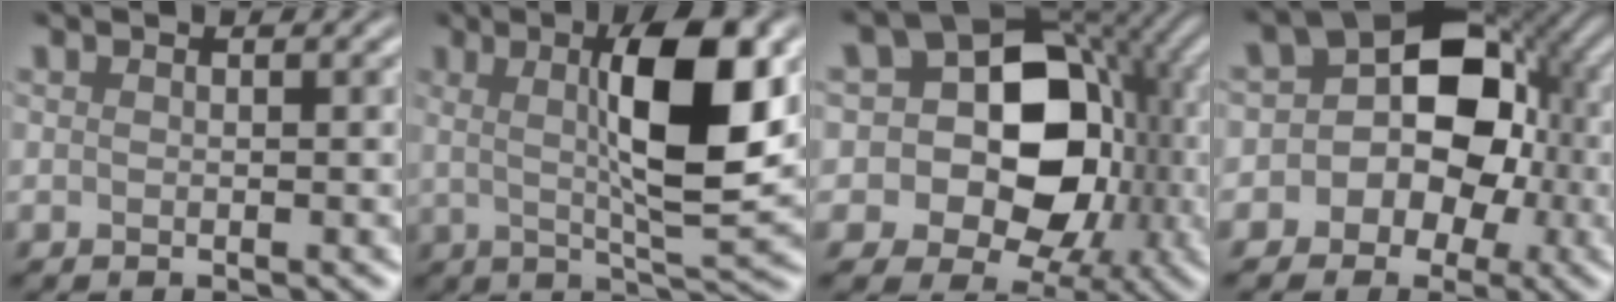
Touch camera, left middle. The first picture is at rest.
{"total": 8.2, "force": [1.7, 1.4, 7.9], "torque": [-0.127, 0.002, 0.041]}
{"total": 13.4, "force": [-0.2, 10.8, 7.8], "torque": [-0.097, 0.004, -0.015]}
{"total": 8.4, "force": [-0.4, 7.0, 4.7], "torque": [-0.015, 0.028, -0.030]}